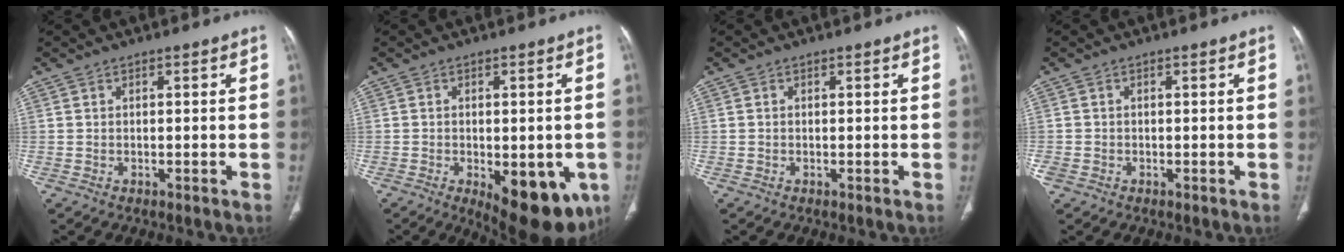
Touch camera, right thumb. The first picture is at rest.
{"total": 15.1, "force": [-5.3, 6.9, 12.4], "torque": [-0.124, -0.005, -0.052]}
{"total": 0.0}
{"total": 1.6, "force": [-0.6, 1.3, 0.7], "torque": [-0.018, 0.003, -0.012]}